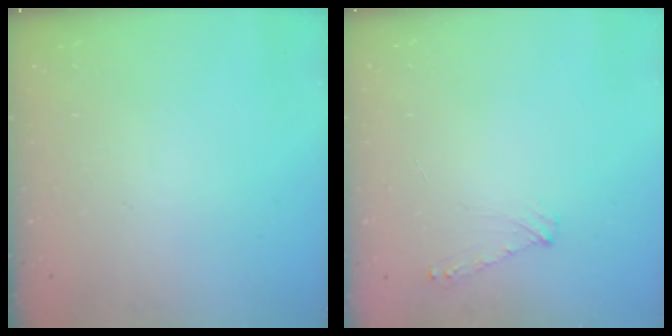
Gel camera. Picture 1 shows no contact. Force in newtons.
{"total": 5.1, "press": 5.1, "slide": 0.5}